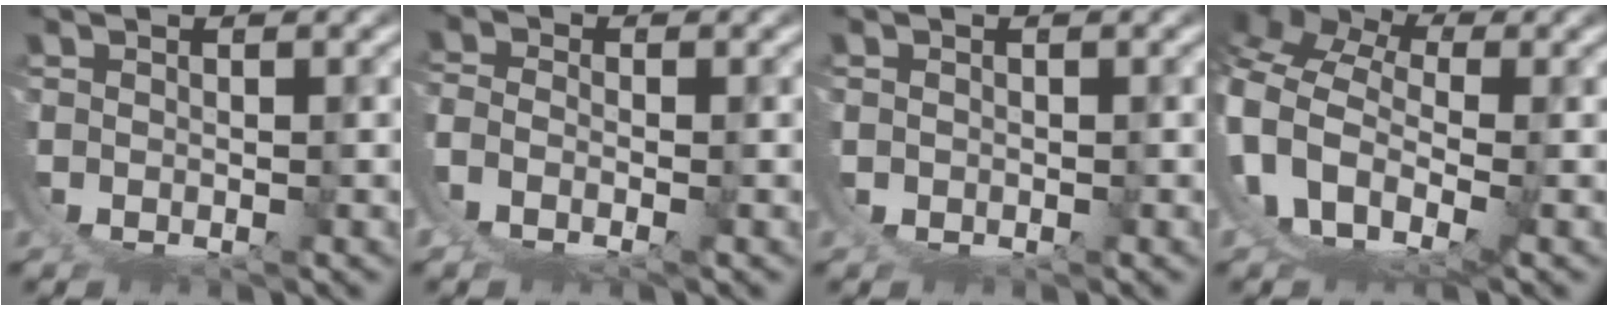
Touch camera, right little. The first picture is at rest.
{"total": 5.8, "force": [0.4, 4.9, 3.1], "torque": [-0.097, -0.020, 0.006]}
{"total": 0.9, "force": [0.3, 0.8, -0.3], "torque": [-0.001, 0.002, 0.002]}
{"total": 12.8, "force": [2.1, 10.1, 7.5], "torque": [-0.192, -0.039, 0.033]}